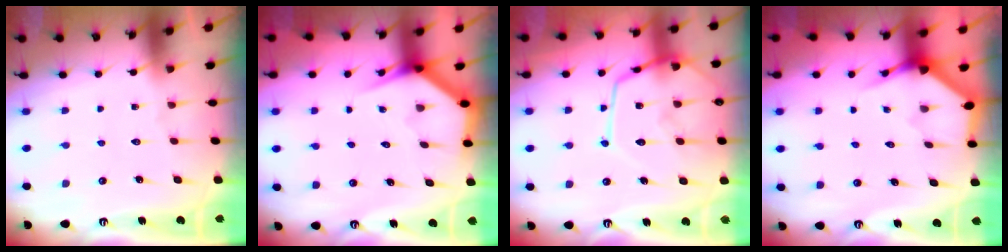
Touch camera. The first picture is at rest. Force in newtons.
{"total": 3.4, "press": 3.4, "slide": 0.2}
{"total": 15.1, "press": 15.1, "slide": 1.3}
{"total": 3.6, "press": 3.6, "slide": 0.2}